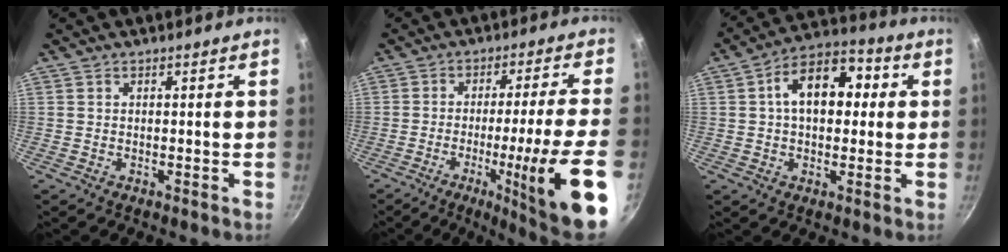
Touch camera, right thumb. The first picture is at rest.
{"total": 19.0, "force": [-6.1, 0.7, 18.0], "torque": [-0.250, 0.016, -0.081]}
{"total": 13.2, "force": [2.1, 8.5, 9.9], "torque": [-0.110, 0.027, 0.014]}